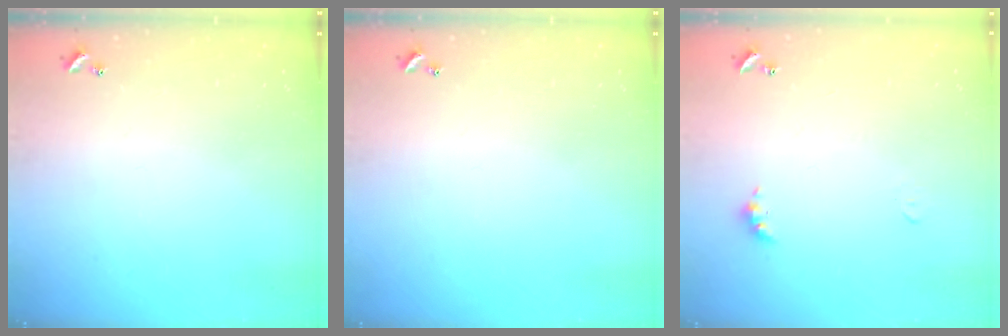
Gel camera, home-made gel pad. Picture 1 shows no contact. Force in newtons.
{"total": 0.0}
{"total": 3.2, "press": 3.1, "slide": 0.6}